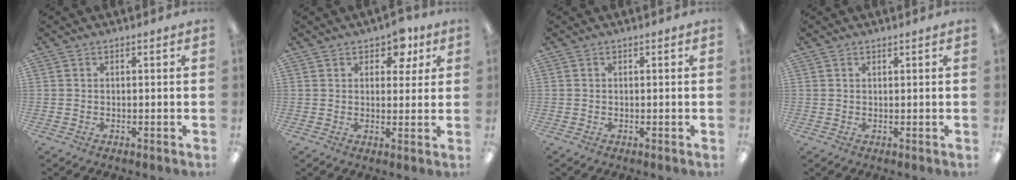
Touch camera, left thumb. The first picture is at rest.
{"total": 6.0, "force": [3.6, 3.8, 2.9], "torque": [-0.029, -0.009, 0.060]}
{"total": 0.0}
{"total": 0.7, "force": [0.6, 0.3, 0.1], "torque": [-0.003, 0.000, 0.012]}